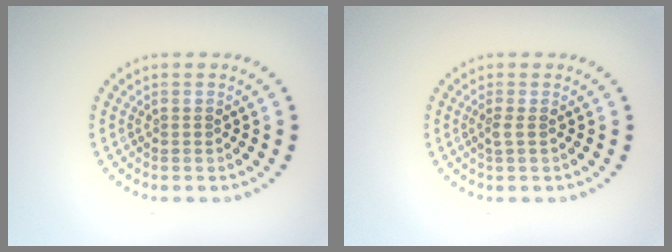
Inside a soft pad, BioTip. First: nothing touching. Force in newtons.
{"total": 0.9, "press": 0.7, "slide": 0.6}